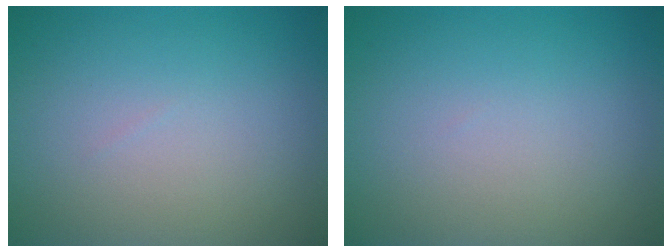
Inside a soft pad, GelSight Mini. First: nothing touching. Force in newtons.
{"total": 0.0}